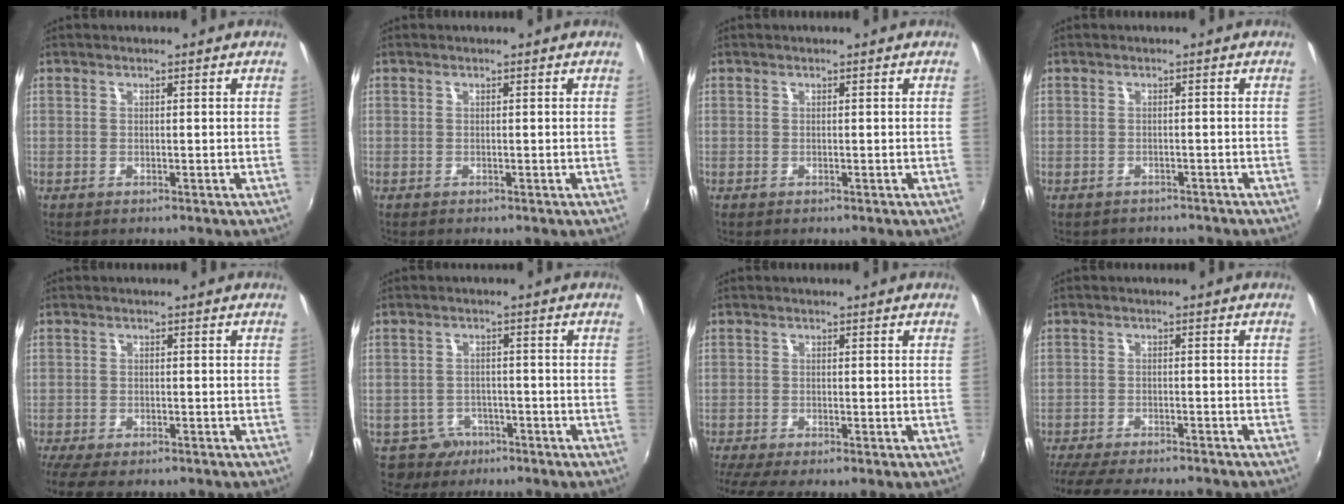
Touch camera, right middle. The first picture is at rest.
{"total": 0.0}
{"total": 0.0}
{"total": 2.9, "force": [-2.2, 1.8, 0.1], "torque": [-0.005, 0.003, -0.029]}
{"total": 7.2, "force": [-5.6, 2.2, 4.0], "torque": [-0.099, -0.037, -0.097]}
{"total": 4.7, "force": [-3.1, 3.5, 0.3], "torque": [-0.018, 0.010, -0.046]}
{"total": 4.4, "force": [-3.4, 0.2, 2.8], "torque": [-0.065, -0.026, -0.060]}
{"total": 12.3, "force": [-10.9, 1.7, 5.4], "torque": [-0.122, -0.027, -0.171]}